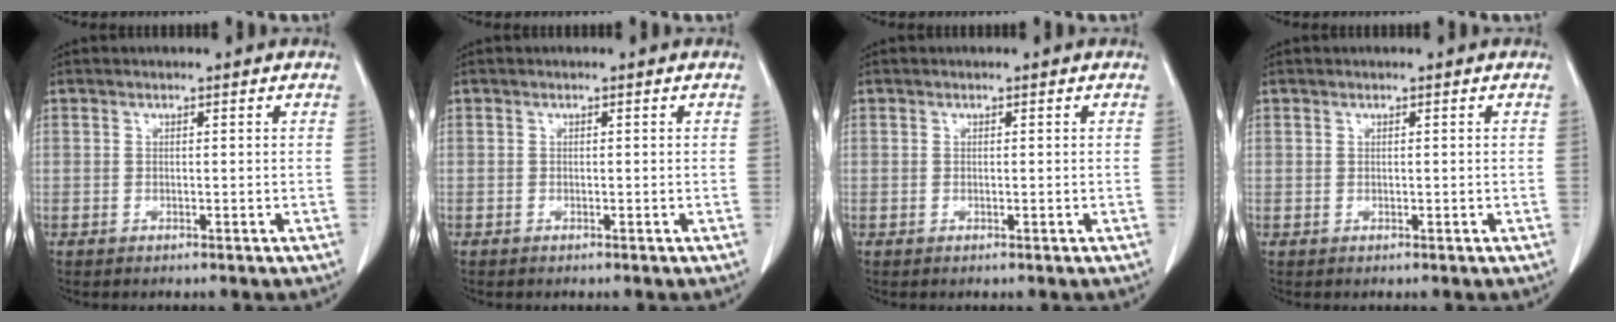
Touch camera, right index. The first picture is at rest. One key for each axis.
{"total": 0.0}
{"total": 0.0}
{"total": 0.0}